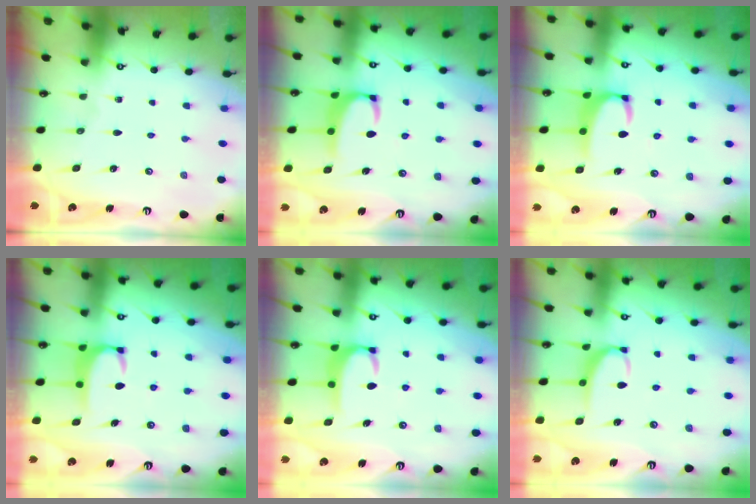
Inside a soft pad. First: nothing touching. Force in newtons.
{"total": 2.4, "press": 2.3, "slide": 0.7}
{"total": 3.5, "press": 3.4, "slide": 0.8}
{"total": 2.0, "press": 2.0, "slide": 0.6}
{"total": 2.9, "press": 2.8, "slide": 0.5}
{"total": 2.9, "press": 2.7, "slide": 0.9}